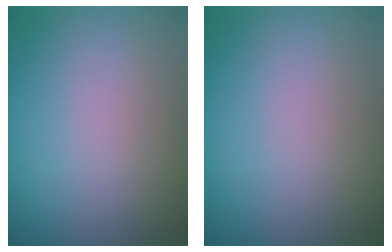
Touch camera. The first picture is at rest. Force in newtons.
{"total": 0.0}